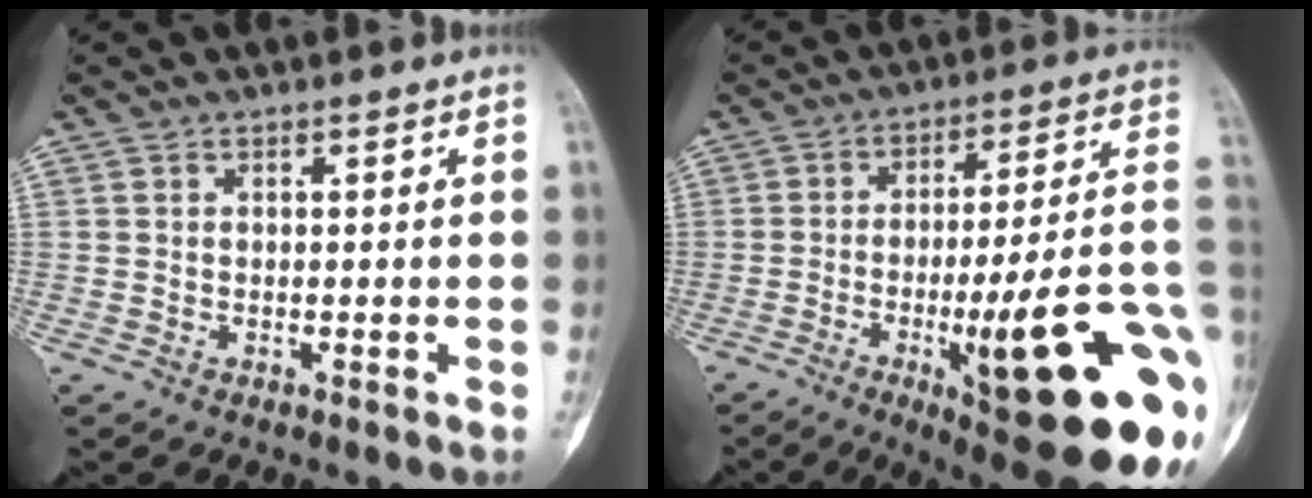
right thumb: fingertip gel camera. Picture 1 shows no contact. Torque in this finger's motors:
{"motor_torque": [1.22, 1.78, 2.09, -0.69, 0.24]}